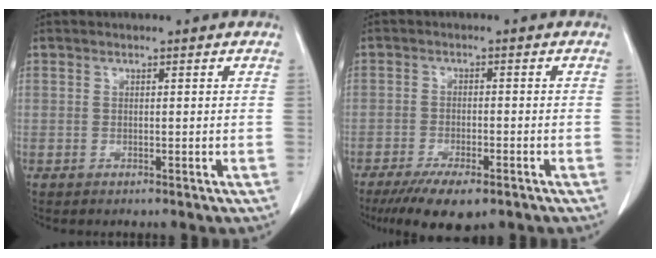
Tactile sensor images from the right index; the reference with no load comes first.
{"total": 8.5, "force": [-5.9, 2.4, 5.6], "torque": [-0.087, -0.015, -0.091]}